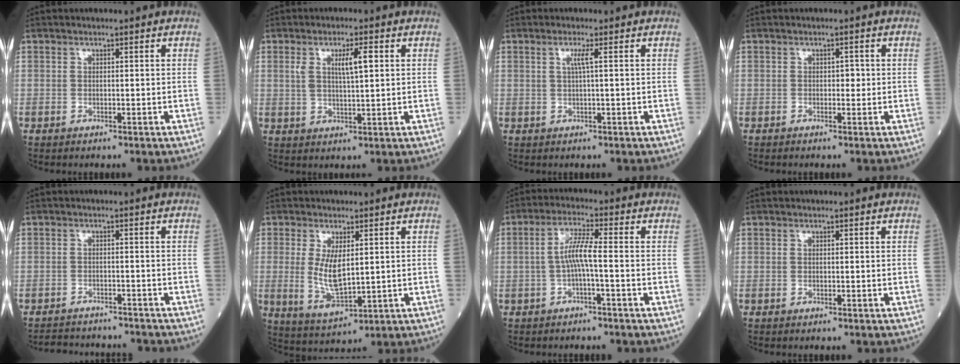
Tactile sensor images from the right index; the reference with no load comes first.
{"total": 5.0, "force": [1.6, 0.9, 4.7], "torque": [-0.087, 0.004, 0.031]}
{"total": 1.9, "force": [0.6, -0.4, 1.8], "torque": [-0.035, 0.000, 0.011]}
{"total": 1.1, "force": [0.0, 0.7, 0.9], "torque": [-0.006, 0.003, -0.002]}
{"total": 7.9, "force": [-7.6, 1.6, 1.2], "torque": [-0.016, 0.008, -0.100]}
{"total": 7.2, "force": [0.9, 2.5, 6.7], "torque": [-0.136, -0.014, 0.027]}
{"total": 5.0, "force": [-0.6, 0.1, 5.0], "torque": [-0.097, 0.014, -0.013]}
{"total": 0.0}